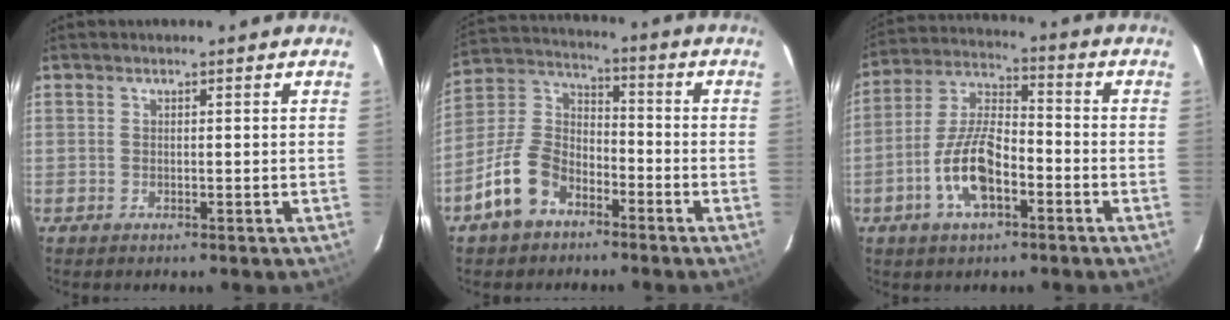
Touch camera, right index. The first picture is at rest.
{"total": 11.6, "force": [-6.9, 7.1, 6.0], "torque": [-0.135, 0.027, -0.125]}
{"total": 11.9, "force": [-4.8, 5.0, 9.6], "torque": [-0.201, 0.008, -0.089]}